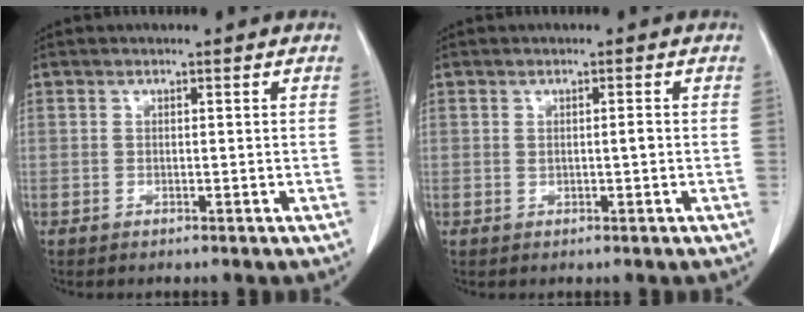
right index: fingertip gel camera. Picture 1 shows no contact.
{"total": 1.2, "force": [0.1, 0.2, 1.2], "torque": [-0.021, 0.000, 0.002]}